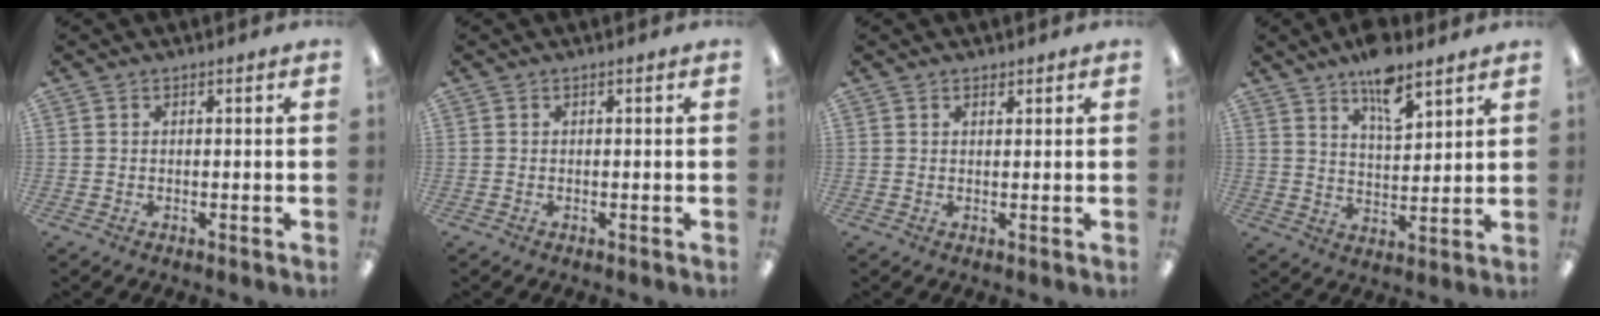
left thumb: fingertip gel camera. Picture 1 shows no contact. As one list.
[{"total": 0.0}, {"total": 1.0, "force": [0.9, 0.4, 0.3], "torque": [-0.006, 0.000, 0.017]}, {"total": 9.8, "force": [7.2, 3.4, 5.7], "torque": [-0.083, -0.043, 0.124]}]